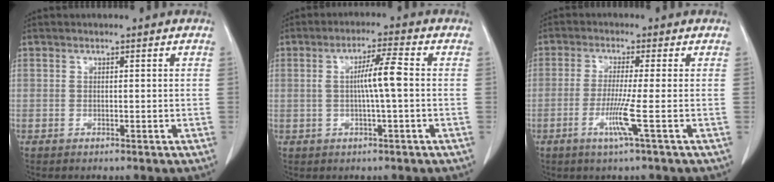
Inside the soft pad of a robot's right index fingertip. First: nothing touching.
{"total": 5.1, "force": [0.1, 0.2, 5.1], "torque": [-0.088, 0.014, 0.003]}
{"total": 5.1, "force": [-1.8, -1.4, 4.6], "torque": [-0.093, -0.013, -0.038]}